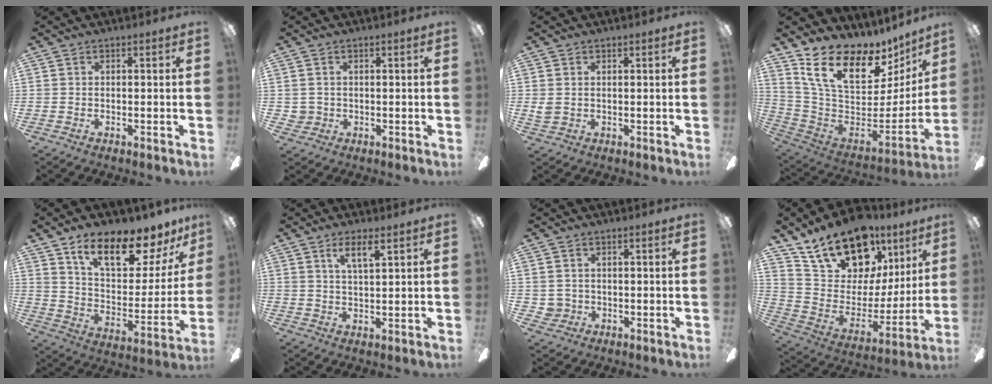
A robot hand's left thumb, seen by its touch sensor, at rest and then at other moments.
{"total": 2.2, "force": [0.4, 2.2, 0.2], "torque": [-0.008, 0.003, 0.009]}
{"total": 1.7, "force": [0.8, 1.3, 0.8], "torque": [-0.017, 0.003, 0.015]}
{"total": 19.5, "force": [12.3, 9.5, 11.7], "torque": [-0.197, -0.090, 0.221]}
{"total": 17.9, "force": [12.9, 6.2, 10.7], "torque": [-0.170, -0.087, 0.217]}
{"total": 5.1, "force": [3.0, 1.4, 3.9], "torque": [-0.068, -0.006, 0.049]}
{"total": 2.7, "force": [0.5, 2.6, 0.1], "torque": [-0.009, 0.005, 0.010]}
{"total": 20.3, "force": [15.4, 10.4, 8.0], "torque": [-0.144, -0.102, 0.281]}